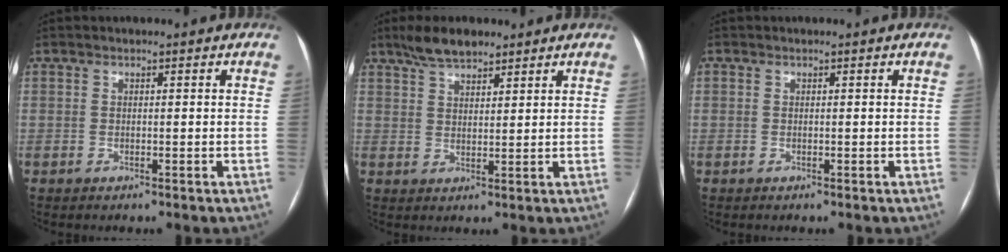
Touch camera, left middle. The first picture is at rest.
{"total": 5.8, "force": [4.7, 1.7, 3.0], "torque": [-0.062, 0.012, 0.086]}
{"total": 0.0}